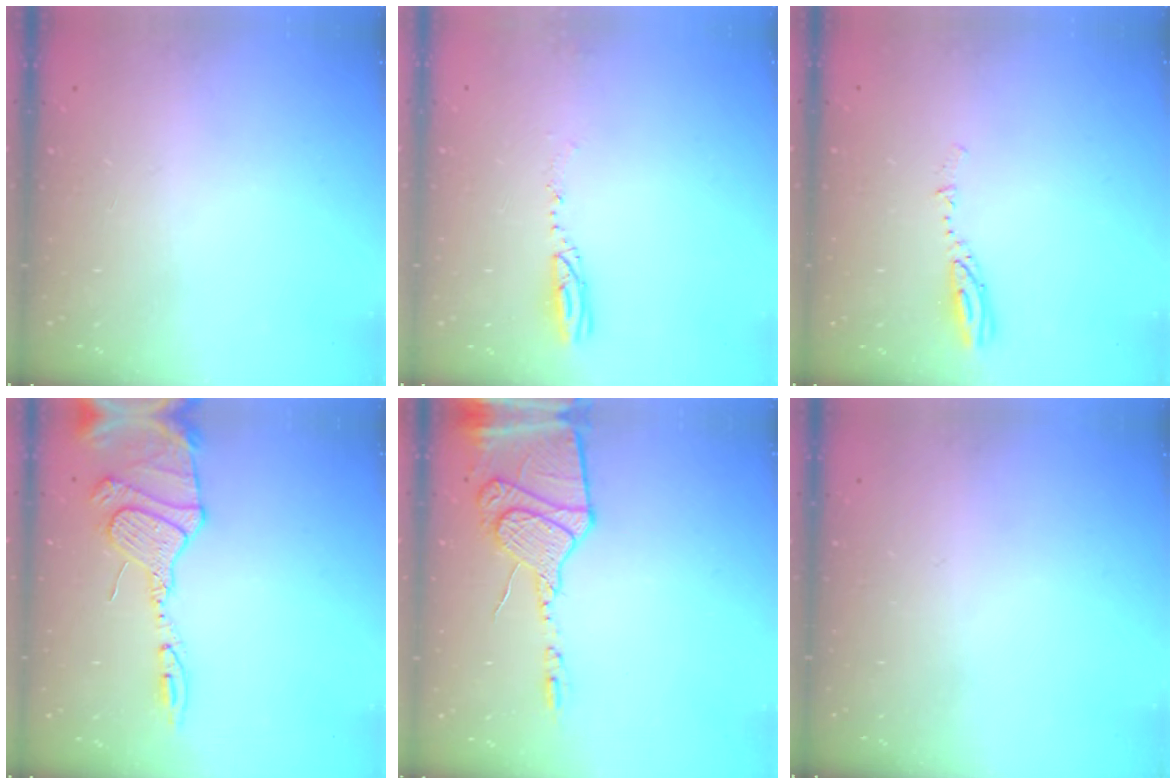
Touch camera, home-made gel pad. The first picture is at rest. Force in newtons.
{"total": 3.6, "press": 3.5, "slide": 0.7}
{"total": 3.8, "press": 3.8, "slide": 0.2}
{"total": 14.4, "press": 14.4, "slide": 1.5}
{"total": 15.2, "press": 15.1, "slide": 2.1}
{"total": 0.0}